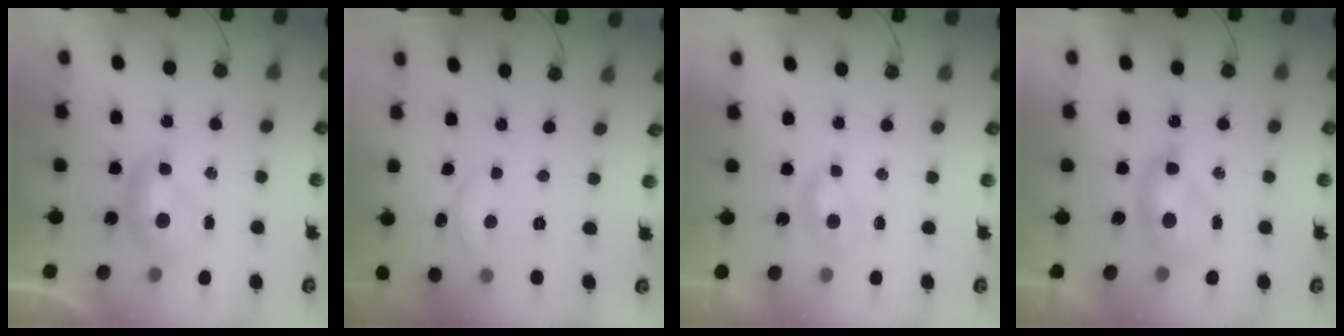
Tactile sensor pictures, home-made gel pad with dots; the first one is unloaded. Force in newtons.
{"total": 0.0}
{"total": 1.5, "press": 1.5, "slide": 0.4}
{"total": 2.7, "press": 2.7, "slide": 0.1}